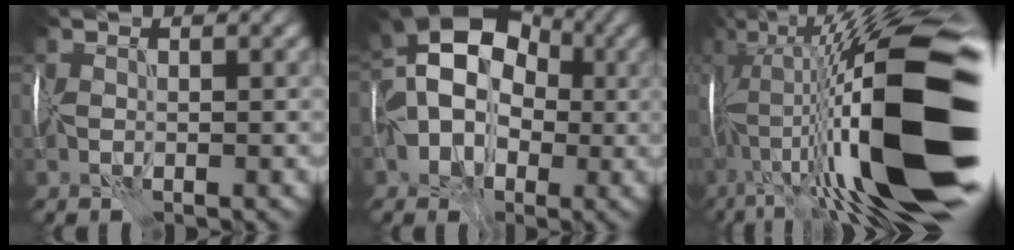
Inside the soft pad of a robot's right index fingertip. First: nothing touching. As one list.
[{"total": 12.3, "force": [0.2, 9.7, 7.5], "torque": [-0.084, 0.040, -0.042]}, {"total": 20.4, "force": [-2.2, 5.7, 19.5], "torque": [-0.323, 0.033, -0.050]}]